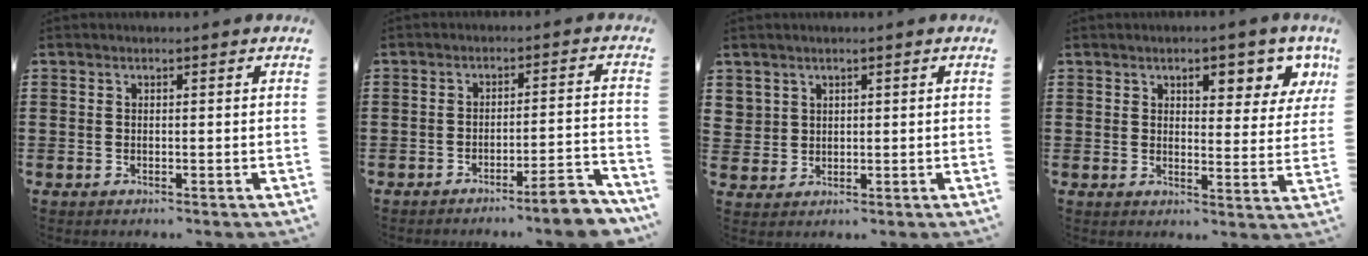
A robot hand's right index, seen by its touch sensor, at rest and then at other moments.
{"total": 5.6, "force": [-4.6, 0.0, 3.2], "torque": [-0.051, -0.012, -0.085]}
{"total": 2.3, "force": [1.5, 1.7, 0.2], "torque": [-0.012, 0.009, 0.029]}
{"total": 6.2, "force": [3.8, 2.6, 4.1], "torque": [-0.062, -0.006, 0.058]}